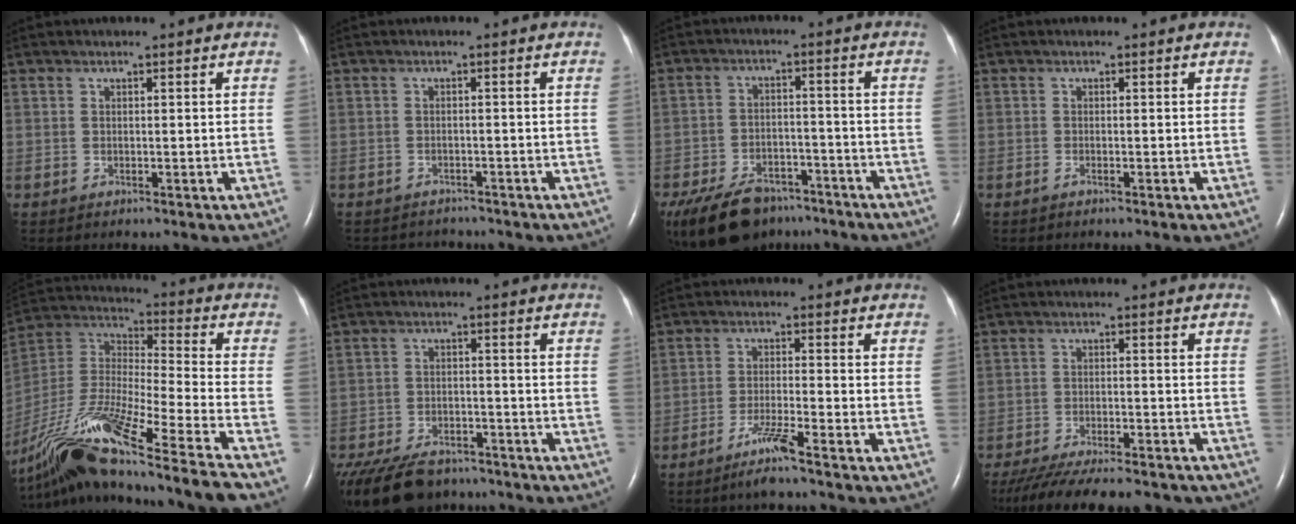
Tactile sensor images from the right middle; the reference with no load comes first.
{"total": 5.1, "force": [-4.8, 1.6, 0.3], "torque": [-0.006, -0.002, -0.062]}
{"total": 15.1, "force": [-11.1, 7.9, 6.7], "torque": [-0.158, -0.010, -0.171]}
{"total": 0.6, "force": [-0.5, 0.0, 0.4], "torque": [-0.012, -0.002, -0.009]}
{"total": 28.4, "force": [-21.4, 0.0, 18.7], "torque": [-0.352, -0.057, -0.386]}
{"total": 17.9, "force": [-13.8, 8.3, 7.8], "torque": [-0.222, -0.031, -0.205]}
{"total": 4.9, "force": [-3.7, -0.7, 3.1], "torque": [-0.066, -0.013, -0.076]}
{"total": 20.8, "force": [-17.9, 4.7, 9.4], "torque": [-0.182, -0.030, -0.245]}